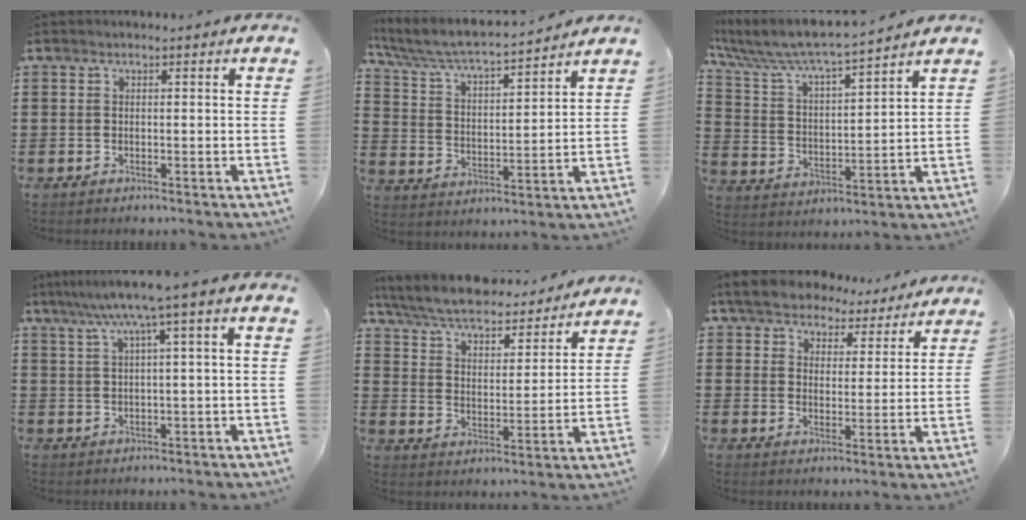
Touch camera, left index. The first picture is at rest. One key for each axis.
{"total": 5.9, "fx": 5.4, "fy": 0.3, "fz": 2.5, "tx": -0.072, "ty": -0.037, "tz": 0.086}
{"total": 6.6, "fx": 6.3, "fy": 0.3, "fz": 2.2, "tx": -0.074, "ty": -0.044, "tz": 0.102}
{"total": 5.4, "fx": 2.0, "fy": -0.5, "fz": 5.0, "tx": -0.101, "ty": -0.006, "tz": 0.026}
{"total": 7.0, "fx": 6.6, "fy": 0.8, "fz": 2.3, "tx": -0.075, "ty": -0.039, "tz": 0.112}
{"total": 6.3, "fx": 6.0, "fy": 1.8, "fz": 0.9, "tx": -0.050, "ty": -0.026, "tz": 0.108}